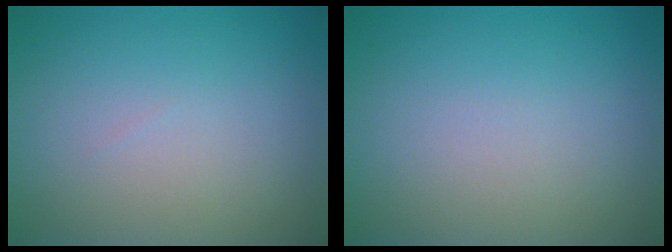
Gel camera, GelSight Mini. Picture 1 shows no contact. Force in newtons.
{"total": 0.0}